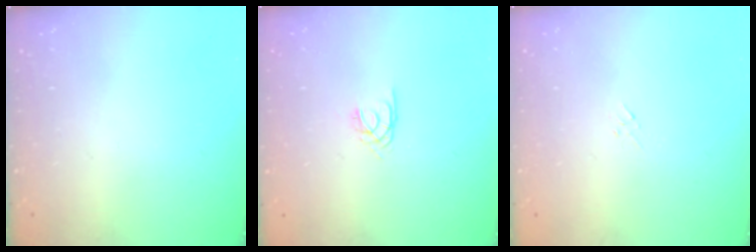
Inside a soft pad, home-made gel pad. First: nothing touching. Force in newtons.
{"total": 1.7, "press": 1.7, "slide": 0.1}
{"total": 2.3, "press": 2.2, "slide": 0.6}